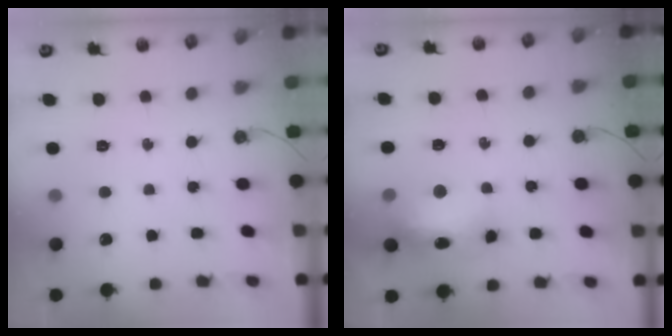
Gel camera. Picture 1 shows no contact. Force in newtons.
{"total": 14.4, "press": 14.3, "slide": 1.3}